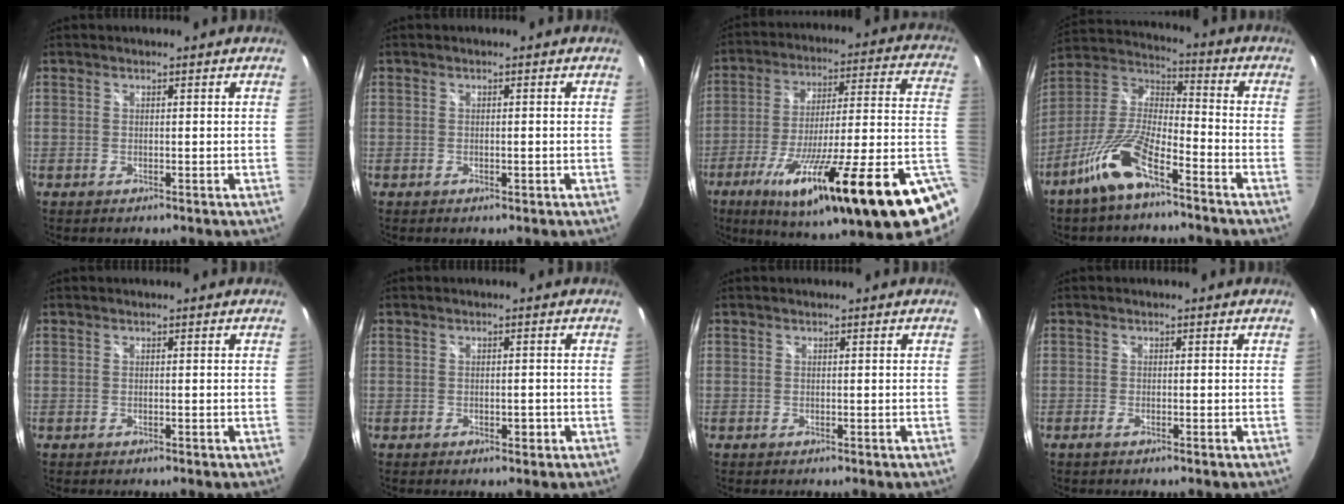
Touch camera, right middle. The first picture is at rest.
{"total": 0.8, "force": [-0.4, 0.4, 0.6], "torque": [-0.009, 0.001, -0.006]}
{"total": 31.5, "force": [-15.2, 3.6, 27.4], "torque": [-0.395, -0.062, -0.227]}
{"total": 13.2, "force": [-8.2, 4.0, 9.6], "torque": [-0.204, -0.002, -0.160]}
{"total": 0.0}
{"total": 1.8, "force": [-0.8, 1.0, 1.2], "torque": [-0.018, 0.000, -0.011]}
{"total": 0.0}
{"total": 1.0, "force": [-0.8, 0.0, 0.7], "torque": [-0.016, -0.002, -0.017]}